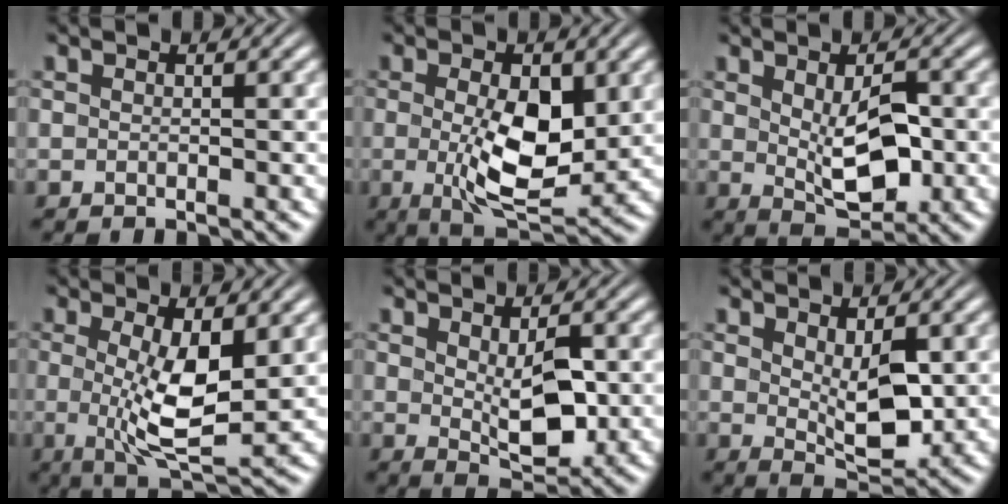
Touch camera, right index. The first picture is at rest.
{"total": 7.3, "force": [-0.6, 3.3, 6.5], "torque": [-0.116, -0.031, 0.002]}
{"total": 4.9, "force": [0.1, 2.0, 4.5], "torque": [-0.064, -0.017, 0.012]}
{"total": 6.5, "force": [0.2, 2.0, 6.1], "torque": [-0.103, -0.023, 0.011]}
{"total": 4.1, "force": [0.5, 1.4, 3.7], "torque": [-0.053, -0.019, 0.017]}
{"total": 4.1, "force": [1.0, 1.4, 3.8], "torque": [-0.051, -0.021, 0.025]}